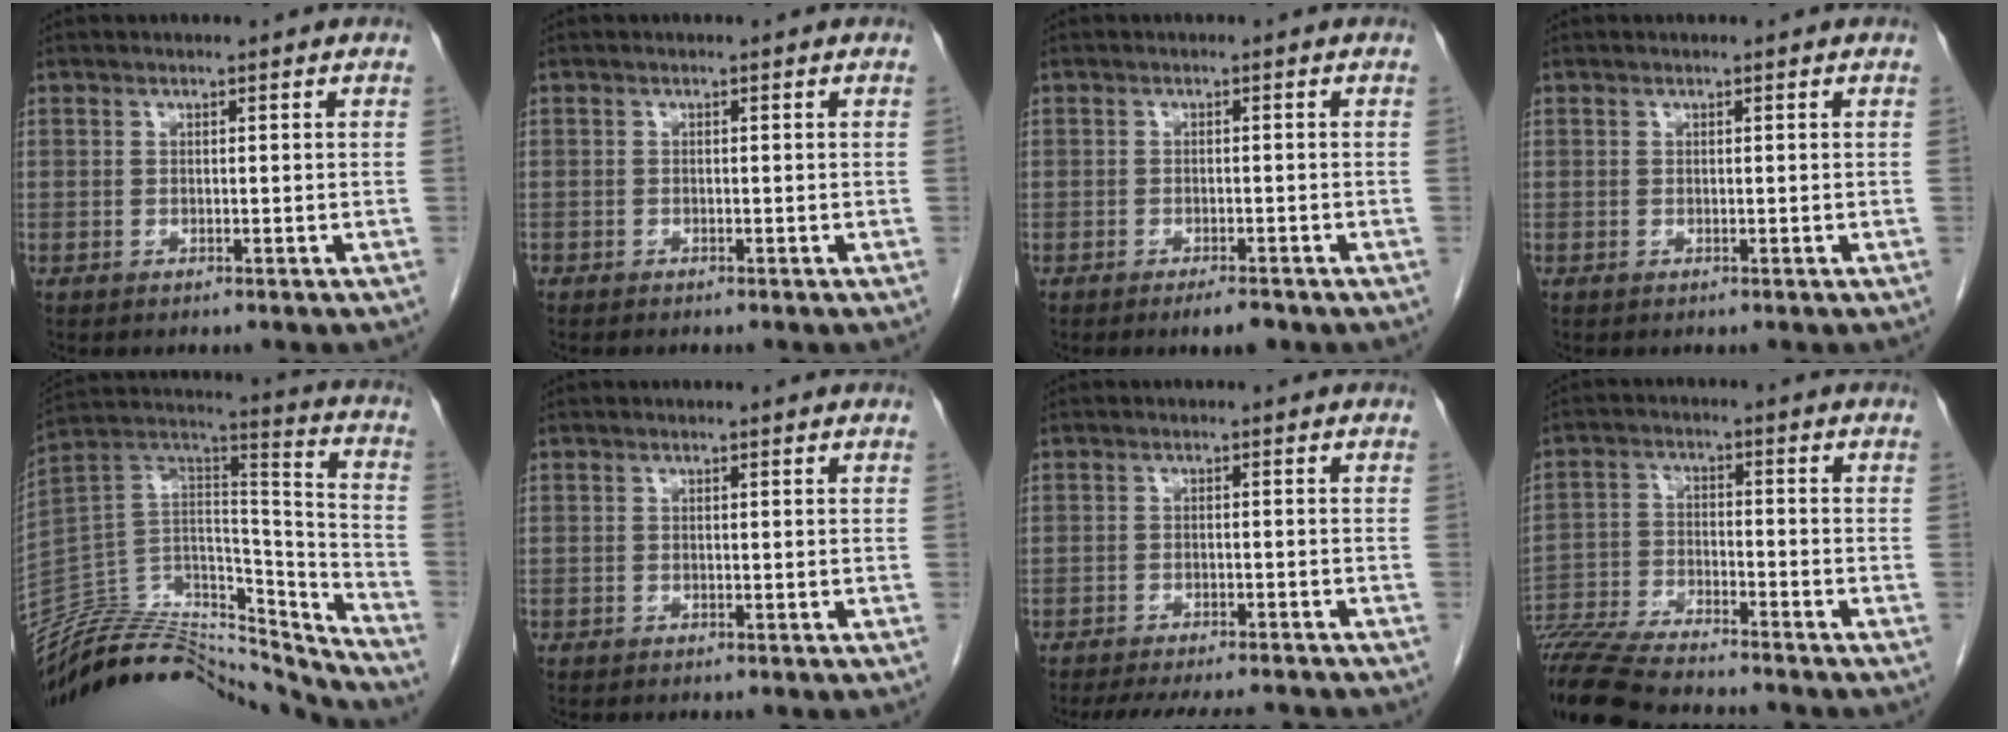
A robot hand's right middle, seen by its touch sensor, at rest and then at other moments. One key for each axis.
{"total": 1.0, "fx": -0.9, "fy": 0.2, "fz": 0.4, "tx": -0.010, "ty": -0.002, "tz": -0.013}
{"total": 2.4, "fx": -1.8, "fy": 0.5, "fz": 1.6, "tx": -0.025, "ty": -0.002, "tz": -0.025}
{"total": 0.0}
{"total": 27.0, "fx": -25.7, "fy": 5.5, "fz": 6.0, "tx": -0.106, "ty": 0.036, "tz": -0.401}
{"total": 0.6, "fx": -0.6, "fy": 0.1, "fz": 0.2, "tx": -0.008, "ty": -0.001, "tz": -0.009}
{"total": 11.7, "fx": -10.5, "fy": 2.2, "fz": 4.5, "tx": -0.070, "ty": -0.003, "tz": -0.137}
{"total": 16.0, "fx": -14.2, "fy": 1.6, "fz": 7.1, "tx": -0.132, "ty": -0.026, "tz": -0.236}